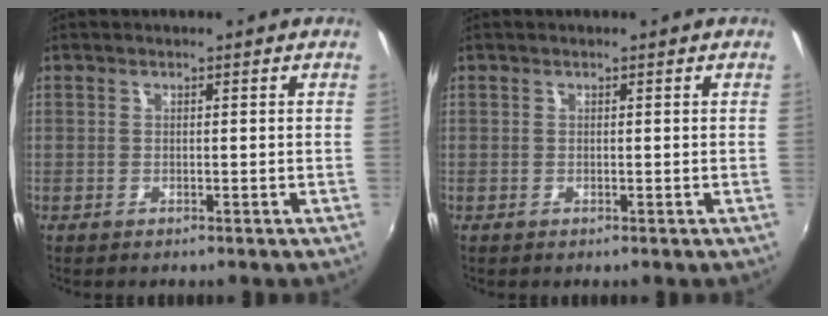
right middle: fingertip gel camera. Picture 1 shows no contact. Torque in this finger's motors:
{"motor_torque": [-0.03, -0.01, 0.00, 0.00]}